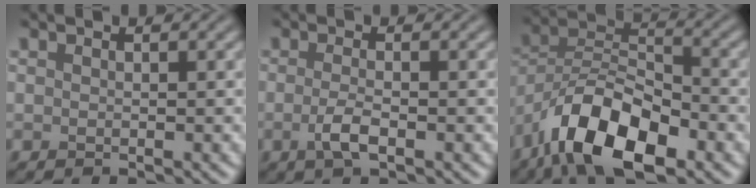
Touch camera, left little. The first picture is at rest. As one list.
[{"total": 2.3, "force": [-0.8, 0.7, 2.1], "torque": [-0.043, 0.000, -0.021]}, {"total": 10.8, "force": [-6.4, 4.6, 7.4], "torque": [-0.121, 0.009, -0.127]}]